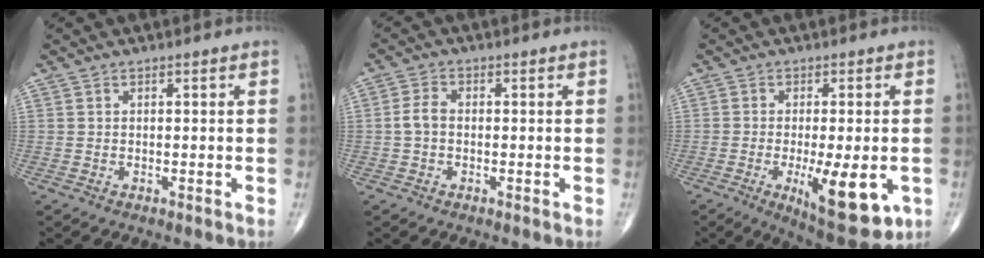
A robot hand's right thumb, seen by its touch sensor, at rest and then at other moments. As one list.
[{"total": 3.0, "force": [-0.3, 2.0, 2.2], "torque": [-0.042, 0.009, -0.011]}, {"total": 13.3, "force": [-3.7, 4.3, 12.0], "torque": [-0.165, -0.019, -0.043]}]